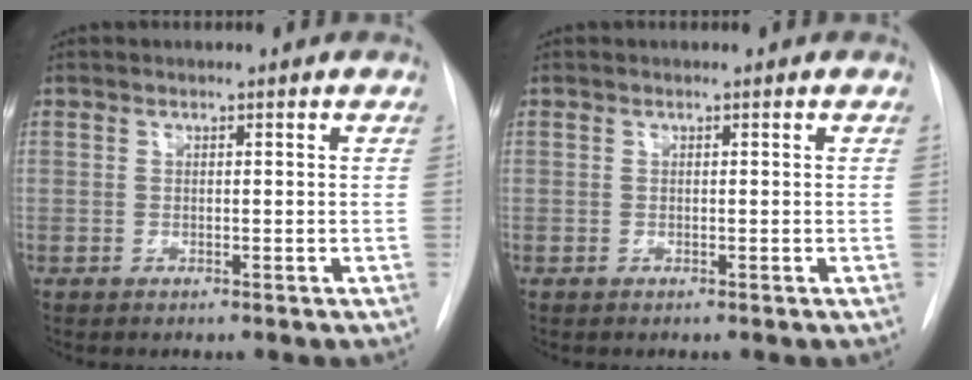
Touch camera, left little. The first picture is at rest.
{"total": 0.0}